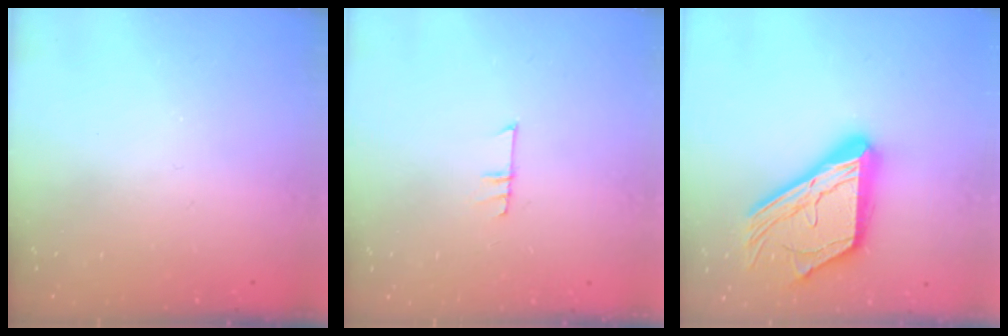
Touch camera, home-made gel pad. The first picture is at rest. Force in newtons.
{"total": 5.5, "press": 5.4, "slide": 0.6}
{"total": 23.5, "press": 23.4, "slide": 2.1}